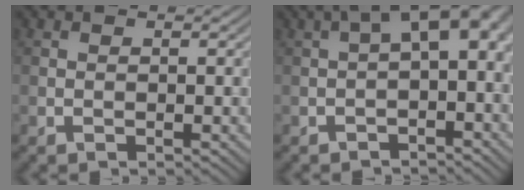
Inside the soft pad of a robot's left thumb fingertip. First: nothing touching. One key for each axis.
{"total": 8.0, "fx": 0.3, "fy": 3.5, "fz": 7.2, "tx": -0.101, "ty": 0.021, "tz": -0.004}